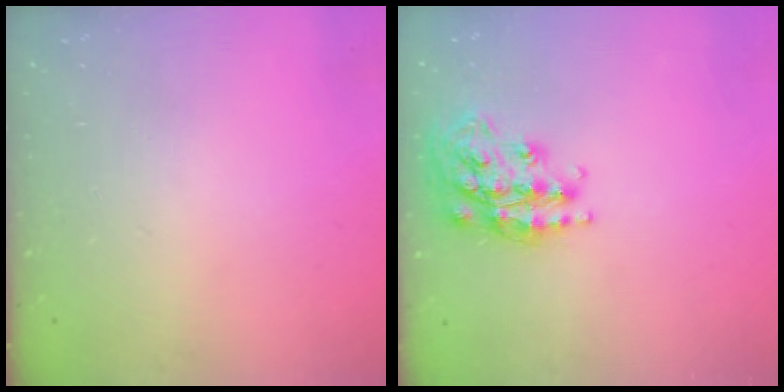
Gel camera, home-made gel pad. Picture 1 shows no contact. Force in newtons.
{"total": 18.0, "press": 17.9, "slide": 1.1}